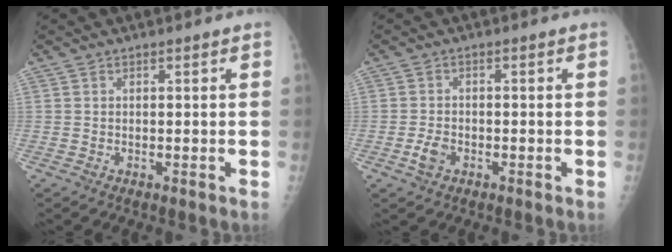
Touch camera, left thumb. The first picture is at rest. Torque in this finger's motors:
{"motor_torque": [-0.16, 0.18, 0.17, -0.21, 0.00]}